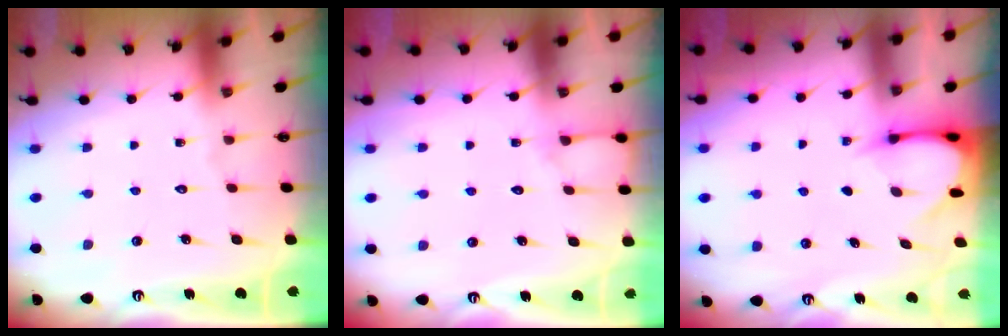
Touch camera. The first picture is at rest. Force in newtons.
{"total": 5.0, "press": 5.0, "slide": 0.5}
{"total": 3.4, "press": 3.4, "slide": 0.3}